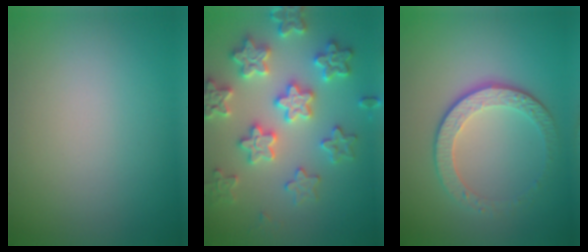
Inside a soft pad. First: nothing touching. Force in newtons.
{"total": 6.1, "press": 6.0, "slide": 1.2}
{"total": 4.2, "press": 3.1, "slide": 2.8}